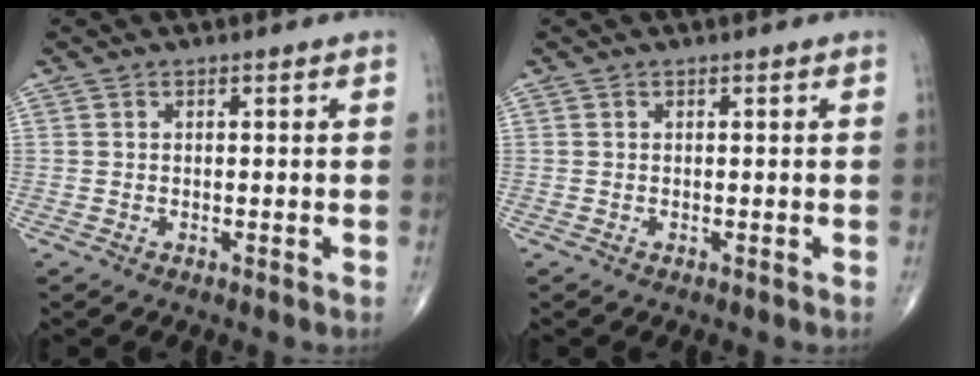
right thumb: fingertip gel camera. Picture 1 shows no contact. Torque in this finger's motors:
{"motor_torque": [-0.13, 0.13, 0.06, 0.13, 0.00]}